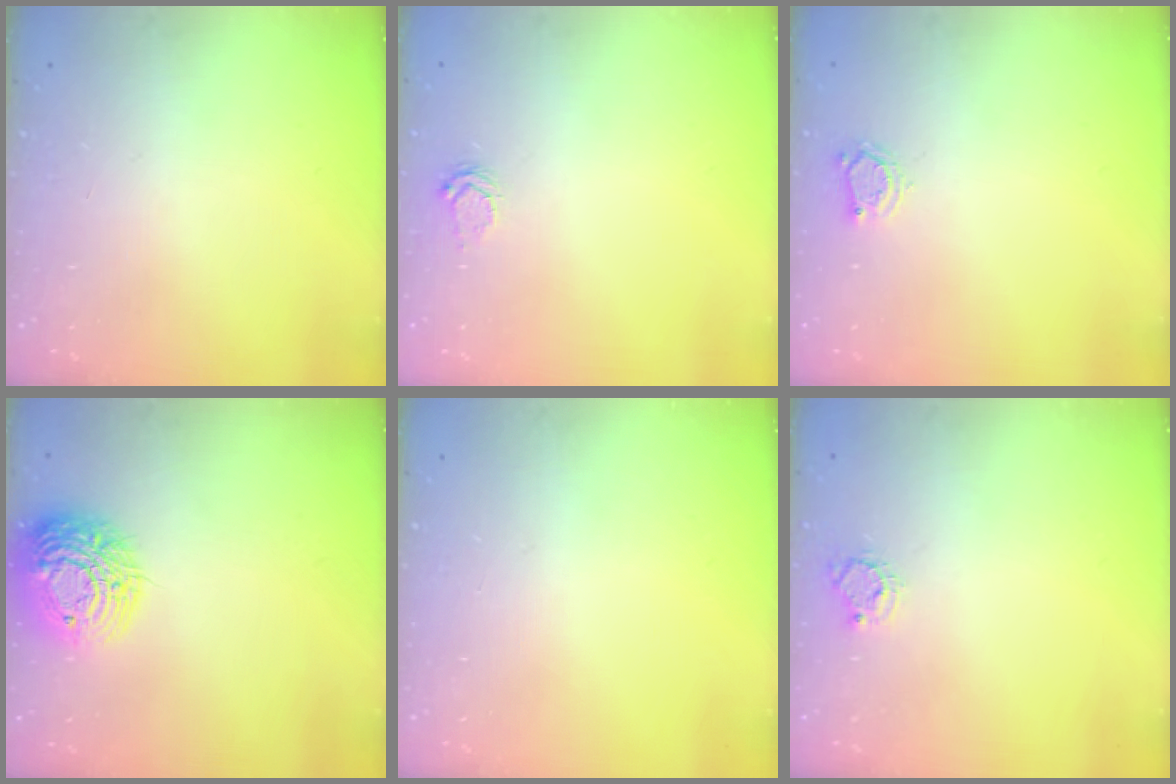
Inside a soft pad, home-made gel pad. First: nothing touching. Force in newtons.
{"total": 2.6, "press": 2.6, "slide": 0.3}
{"total": 3.7, "press": 3.7, "slide": 0.4}
{"total": 16.8, "press": 16.7, "slide": 1.3}
{"total": 0.0}
{"total": 5.6, "press": 5.6, "slide": 0.2}